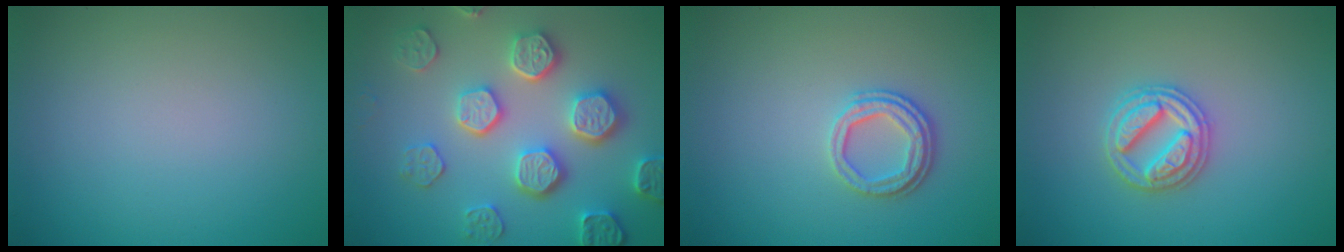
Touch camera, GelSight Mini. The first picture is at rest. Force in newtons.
{"total": 5.7, "press": 5.3, "slide": 1.9}
{"total": 2.5, "press": 2.1, "slide": 1.4}
{"total": 3.2, "press": 3.2, "slide": 0.6}